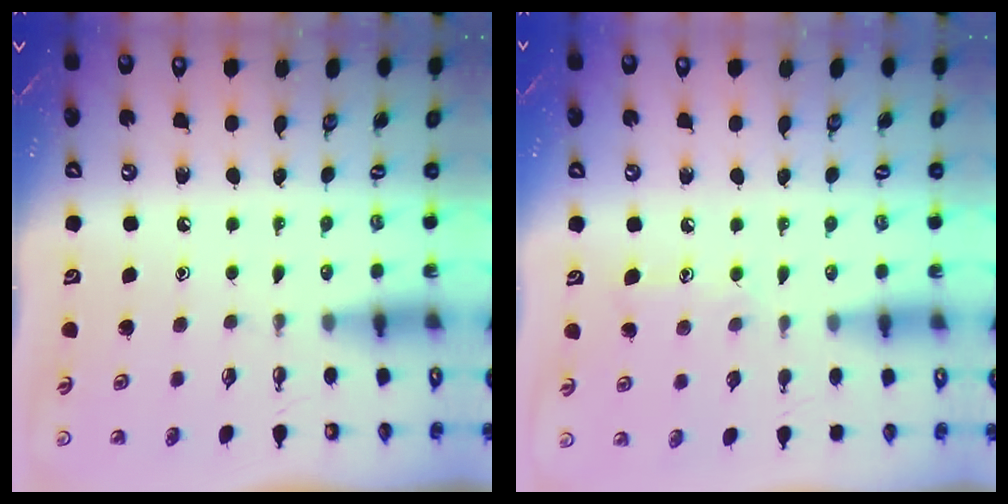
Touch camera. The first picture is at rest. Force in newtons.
{"total": 6.8, "press": 6.8, "slide": 0.5}